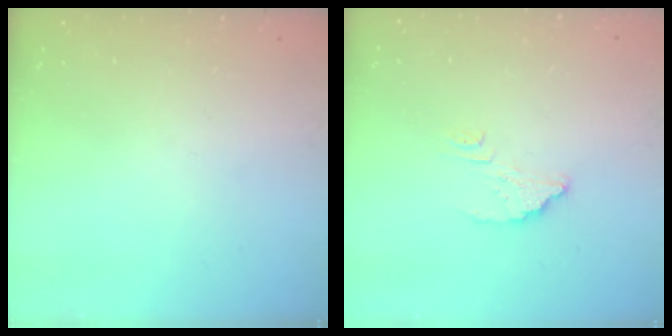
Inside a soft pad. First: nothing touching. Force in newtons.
{"total": 4.8, "press": 4.8, "slide": 0.4}